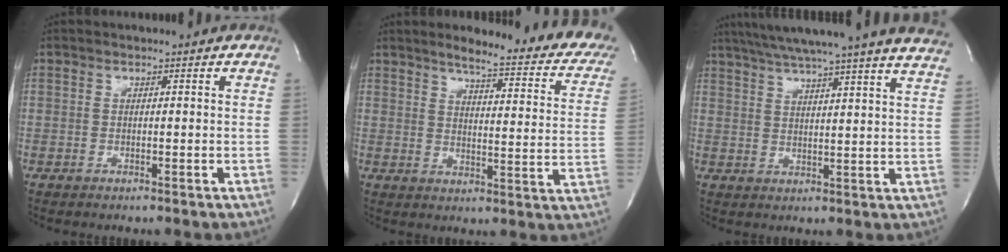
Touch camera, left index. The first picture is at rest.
{"total": 19.5, "force": [16.2, 3.4, 10.4], "torque": [-0.118, -0.034, 0.181]}
{"total": 26.3, "force": [23.5, -0.5, 11.9], "torque": [-0.197, -0.027, 0.296]}